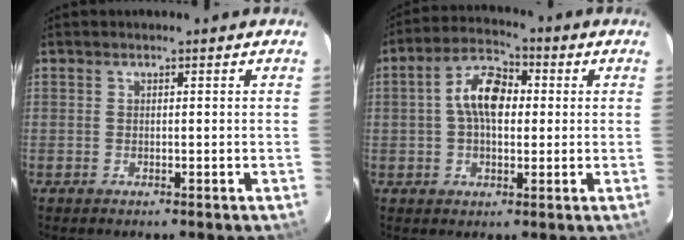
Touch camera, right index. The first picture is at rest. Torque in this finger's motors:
{"motor_torque": [0.48, -0.05, 0.63, 0.13]}